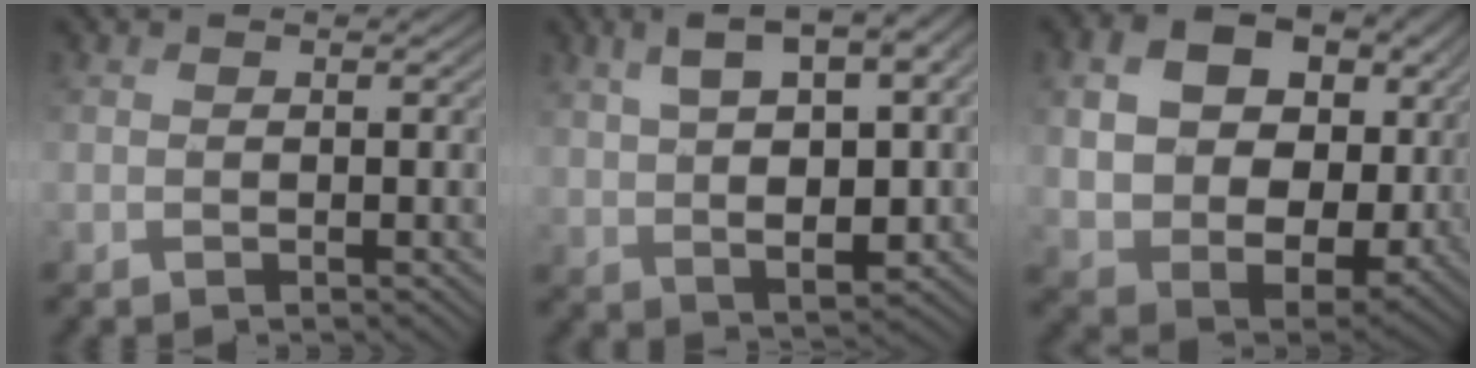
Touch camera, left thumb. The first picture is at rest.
{"total": 12.4, "force": [2.8, 5.5, 10.8], "torque": [-0.197, -0.002, 0.053]}
{"total": 13.8, "force": [2.6, 10.5, 8.6], "torque": [-0.191, -0.018, 0.062]}